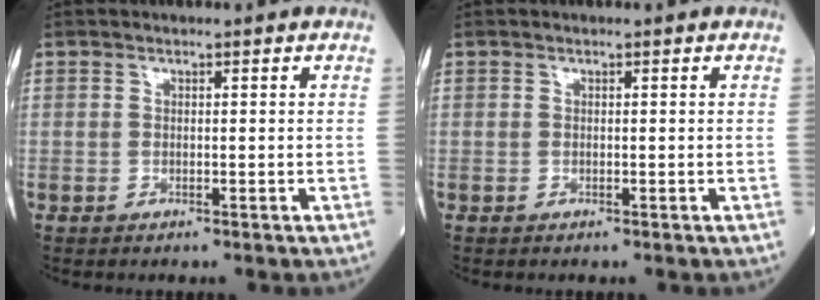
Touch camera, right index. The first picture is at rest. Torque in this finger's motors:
{"motor_torque": [0.02, -0.02, 0.00, 0.01]}